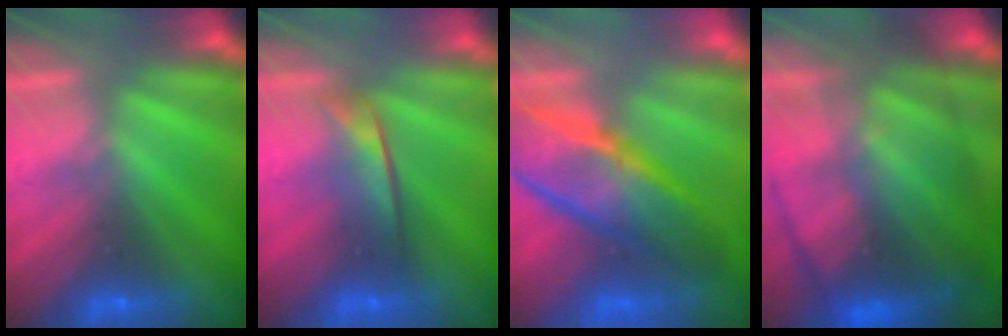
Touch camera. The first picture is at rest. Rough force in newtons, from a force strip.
{"total": 2.0}
{"total": 6.9}
{"total": 8.6}